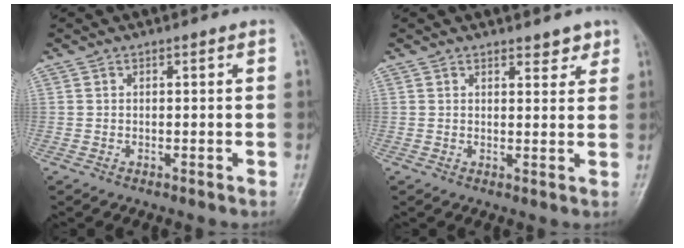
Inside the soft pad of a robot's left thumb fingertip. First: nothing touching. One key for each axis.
{"total": 2.9, "fx": 2.3, "fy": 1.3, "fz": 1.2, "tx": 0.002, "ty": -0.014, "tz": 0.030}